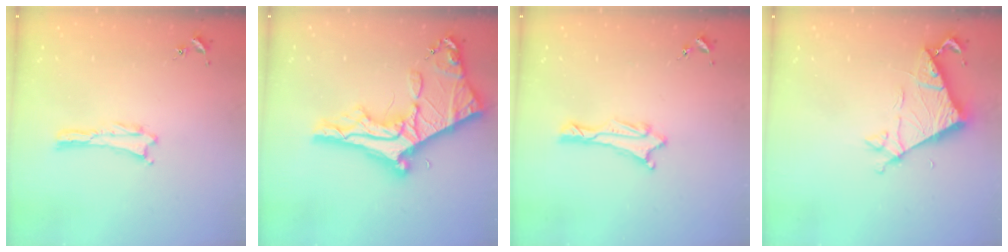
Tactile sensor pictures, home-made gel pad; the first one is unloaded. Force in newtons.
{"total": 11.4, "press": 11.4, "slide": 1.1}
{"total": 1.5, "press": 1.5, "slide": 0.2}
{"total": 6.7, "press": 6.7, "slide": 0.6}